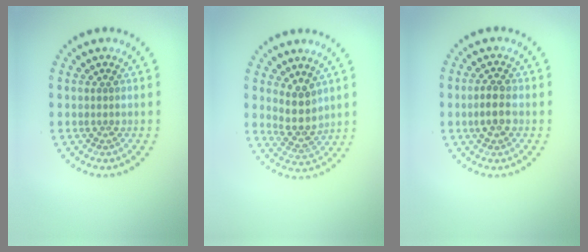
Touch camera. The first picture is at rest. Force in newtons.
{"total": 2.8, "press": 2.3, "slide": 1.6}
{"total": 2.5, "press": 2.4, "slide": 0.4}